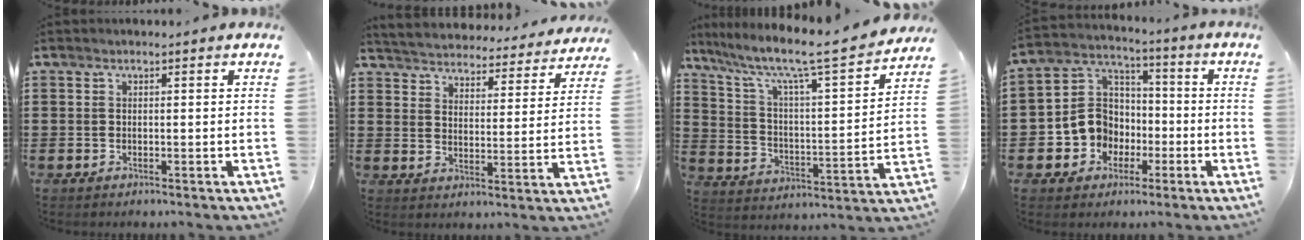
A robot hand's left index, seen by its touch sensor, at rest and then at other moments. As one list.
[{"total": 4.3, "force": [4.3, -0.3, -0.3], "torque": [-0.023, -0.042, 0.070]}, {"total": 8.2, "force": [6.7, 0.4, 4.8], "torque": [-0.123, -0.057, 0.103]}, {"total": 8.6, "force": [-2.3, 7.9, 2.4], "torque": [-0.092, 0.009, -0.045]}]